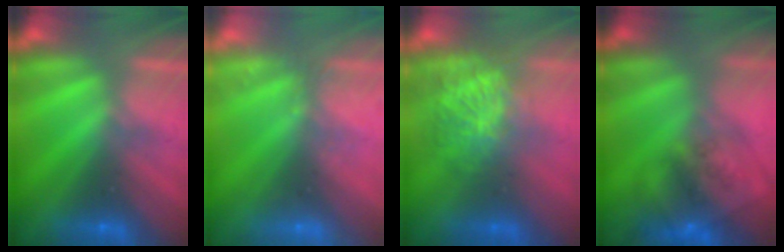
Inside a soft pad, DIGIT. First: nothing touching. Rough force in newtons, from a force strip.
{"total": 2.4}
{"total": 3.5}
{"total": 7.6}